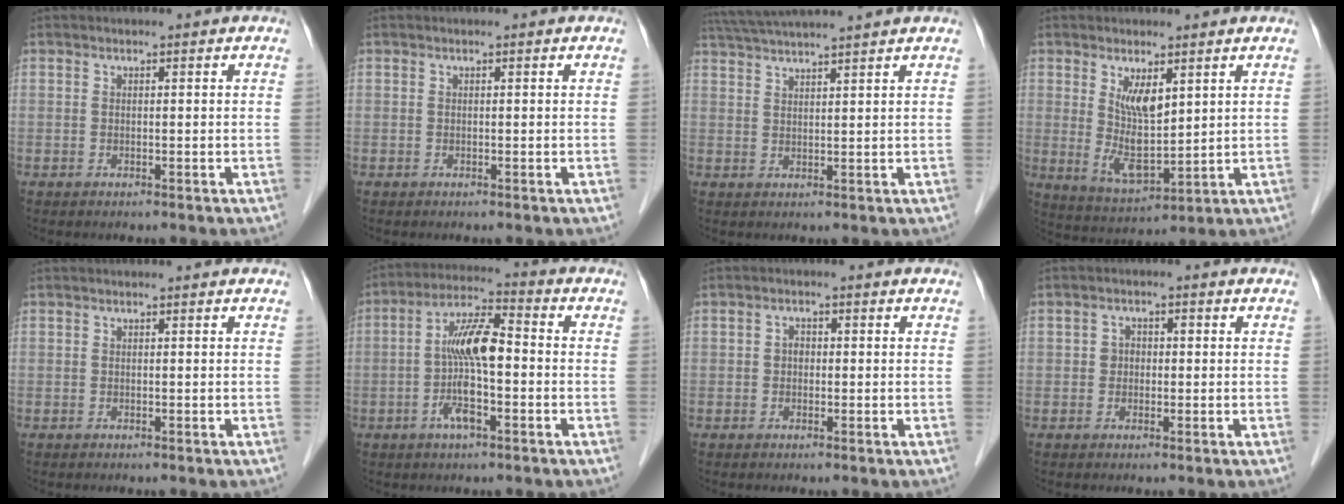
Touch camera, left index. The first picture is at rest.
{"total": 0.0}
{"total": 9.8, "force": [8.9, -1.2, 4.1], "torque": [-0.076, 0.032, 0.138]}
{"total": 6.7, "force": [2.3, 2.7, 5.7], "torque": [-0.112, -0.011, 0.057]}
{"total": 0.0}
{"total": 9.7, "force": [-1.6, 2.2, 9.3], "torque": [-0.183, 0.013, -0.035]}
{"total": 1.5, "force": [-0.3, 1.2, 0.9], "torque": [-0.015, 0.006, -0.005]}
{"total": 2.1, "force": [-0.2, 1.9, 1.0], "torque": [-0.019, 0.009, -0.004]}